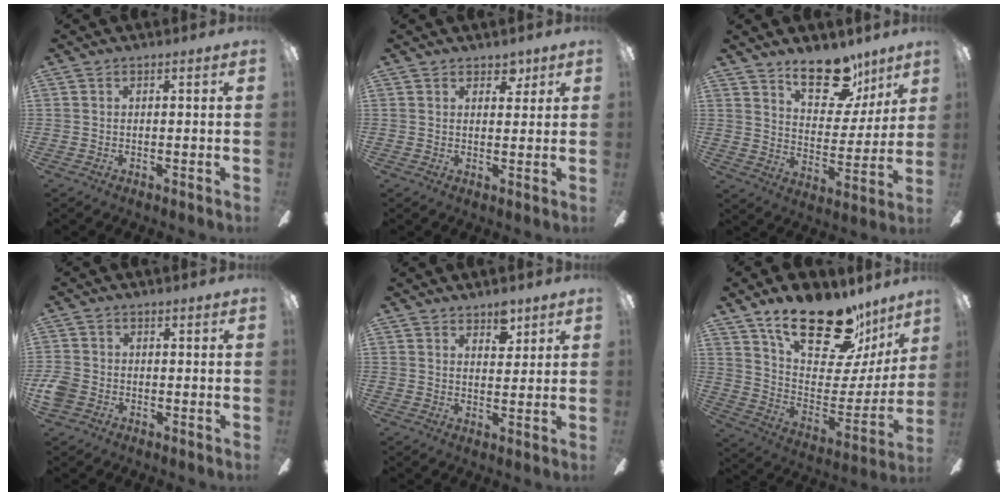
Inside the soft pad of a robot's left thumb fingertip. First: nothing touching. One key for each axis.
{"total": 3.6, "fx": 2.7, "fy": 2.1, "fz": 1.2, "tx": -0.004, "ty": -0.009, "tz": 0.046}
{"total": 16.8, "fx": 11.5, "fy": 8.2, "fz": 9.1, "tx": -0.127, "ty": -0.064, "tz": 0.202}
{"total": 4.3, "fx": -1.6, "fy": 3.4, "fz": 2.1, "tx": -0.043, "ty": 0.010, "tz": -0.028}
{"total": 5.8, "fx": 4.2, "fy": 3.0, "fz": 2.7, "tx": -0.012, "ty": -0.024, "tz": 0.068}
{"total": 26.0, "fx": 18.9, "fy": 10.5, "fz": 14.4, "tx": -0.212, "ty": -0.125, "tz": 0.326}